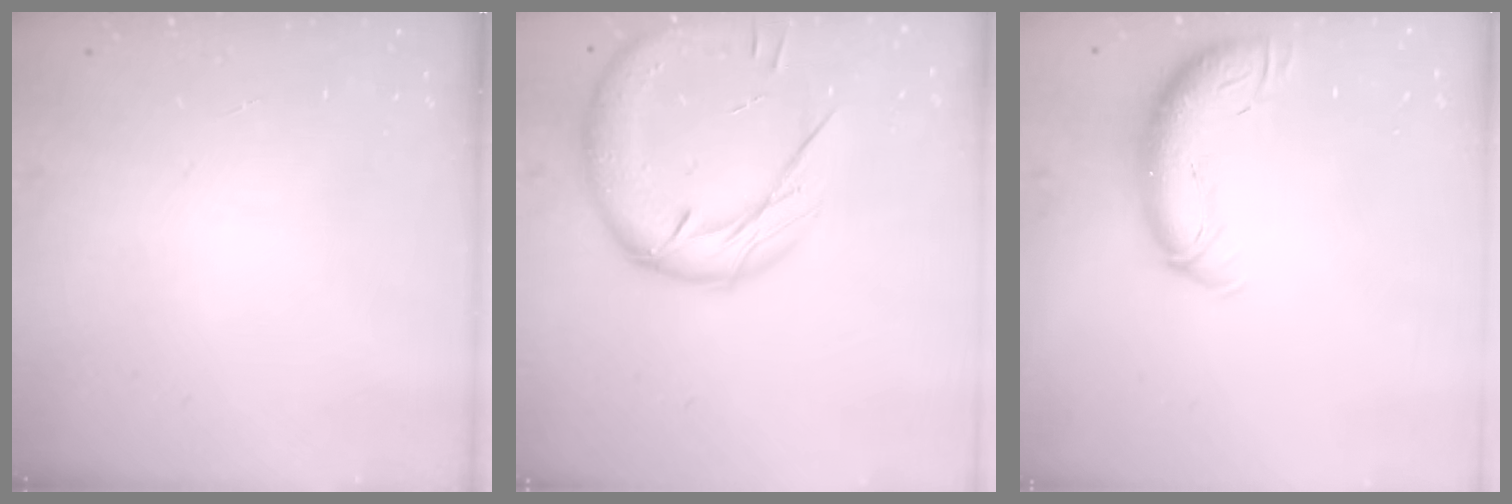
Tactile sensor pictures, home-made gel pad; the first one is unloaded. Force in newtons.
{"total": 18.0, "press": 17.9, "slide": 2.2}
{"total": 11.5, "press": 11.2, "slide": 2.8}